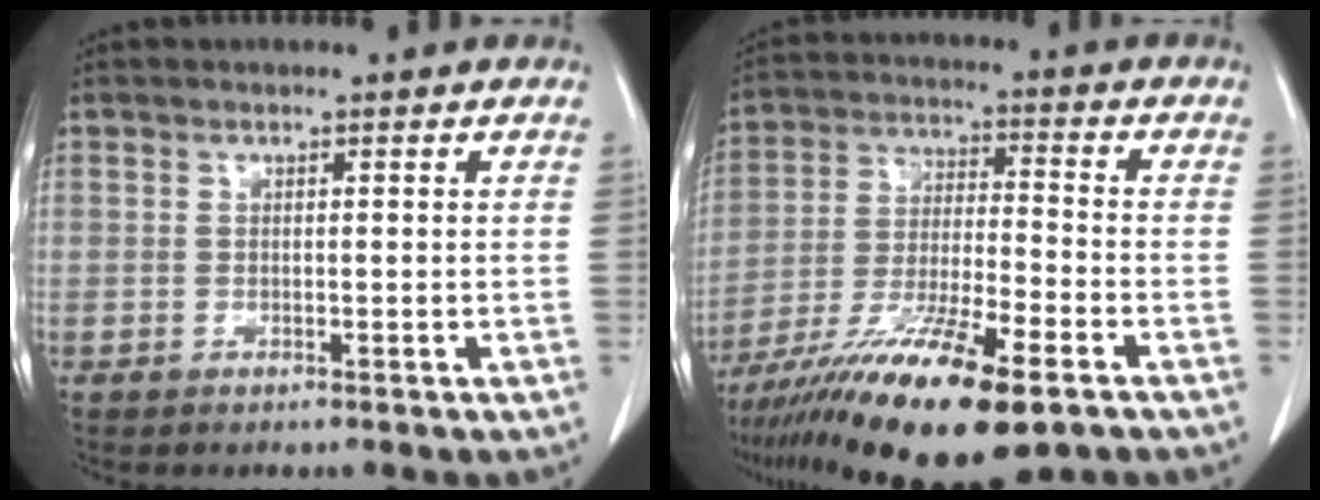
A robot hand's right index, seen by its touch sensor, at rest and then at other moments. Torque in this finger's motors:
{"motor_torque": [1.03, -1.11, 0.95, 0.21]}